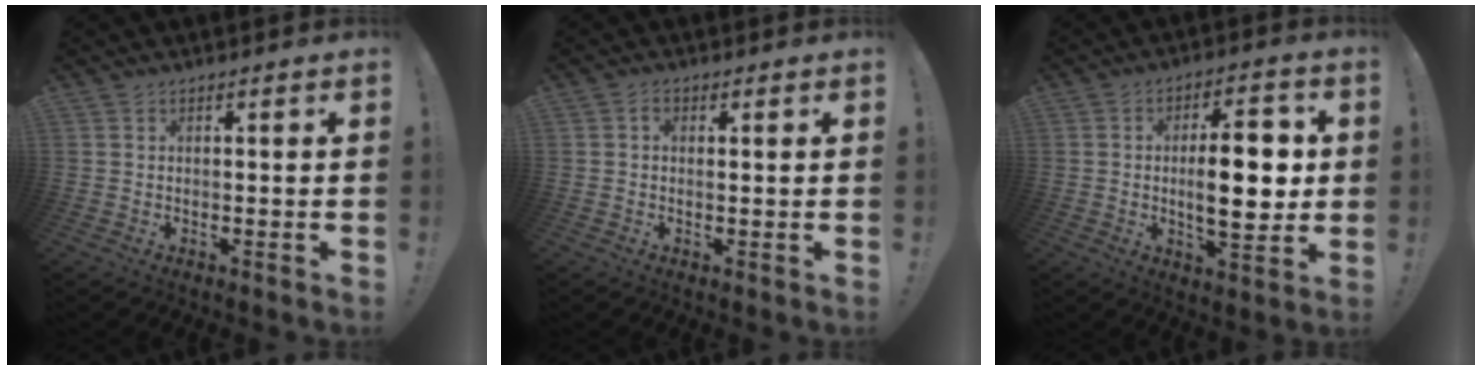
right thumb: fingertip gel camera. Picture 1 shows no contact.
{"total": 1.3, "force": [0.6, 0.7, 0.9], "torque": [-0.003, -0.003, 0.006]}
{"total": 14.5, "force": [0.3, 5.7, 13.3], "torque": [-0.201, 0.000, -0.002]}